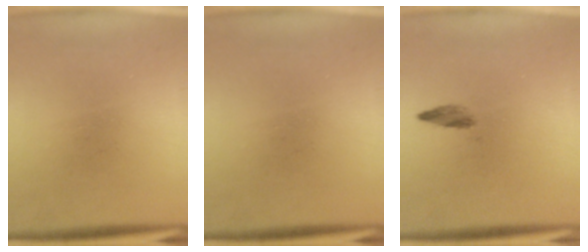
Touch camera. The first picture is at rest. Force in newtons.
{"total": 0.0}
{"total": 1.4}